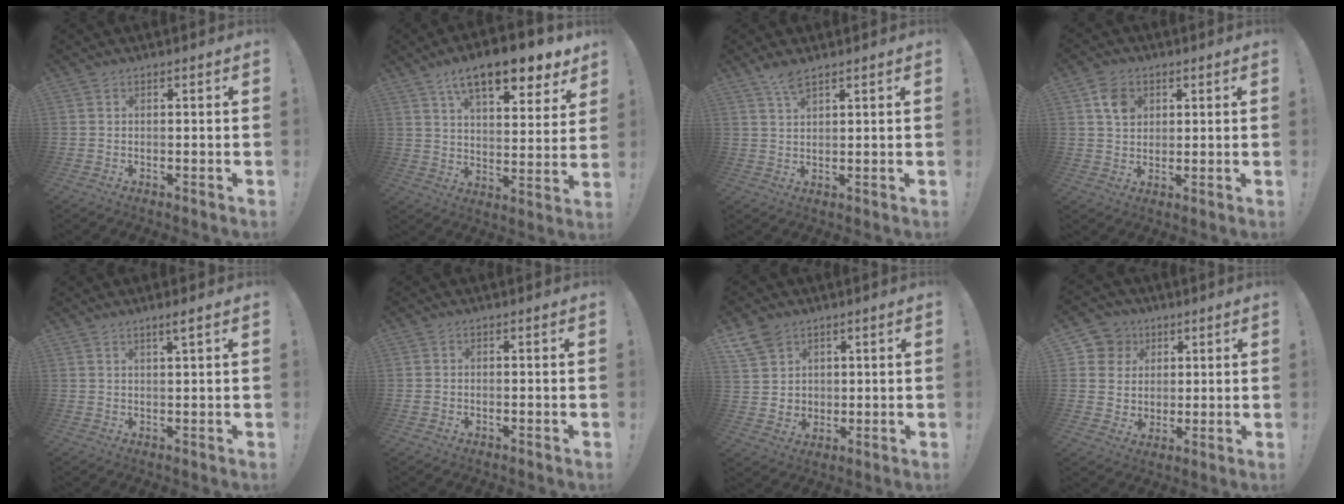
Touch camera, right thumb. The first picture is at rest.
{"total": 14.3, "force": [9.7, 5.0, 9.3], "torque": [-0.146, -0.058, 0.162]}
{"total": 4.2, "force": [3.0, 1.1, 2.7], "torque": [-0.046, -0.016, 0.051]}
{"total": 6.8, "force": [2.9, 5.4, 3.1], "torque": [-0.040, -0.004, 0.054]}
{"total": 2.6, "force": [1.7, -0.1, 2.0], "torque": [-0.035, -0.005, 0.026]}
{"total": 1.1, "force": [-0.6, 0.9, 0.4], "torque": [-0.013, 0.007, -0.009]}
{"total": 9.1, "force": [5.0, 7.0, 2.8], "torque": [-0.051, -0.022, 0.106]}
{"total": 9.5, "force": [2.7, 8.9, 1.9], "torque": [-0.025, -0.011, 0.059]}